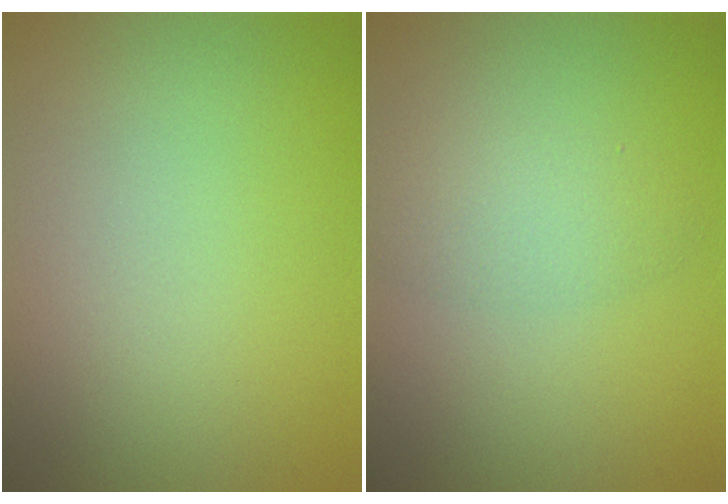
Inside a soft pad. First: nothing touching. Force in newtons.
{"total": 2.7, "press": 2.7, "slide": 0.1}